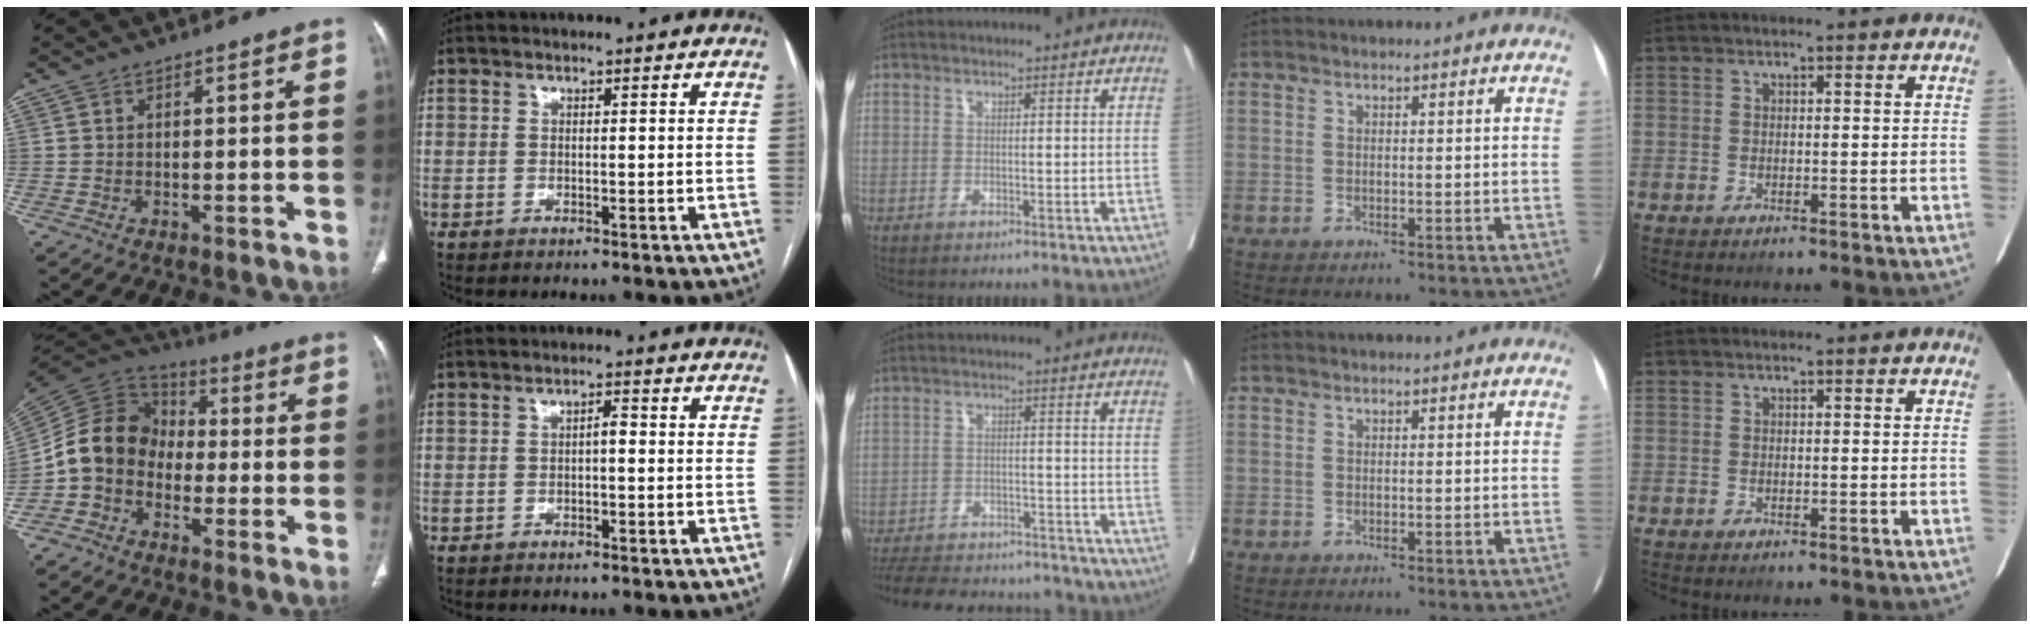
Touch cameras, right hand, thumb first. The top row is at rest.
{"thumb": {"total": 12.3, "force": [-3.0, 10.1, 6.3], "torque": [-0.110, 0.052, -0.071]}, "index": {"total": 1.4, "force": [-0.2, 0.5, 1.3], "torque": [-0.019, 0.005, -0.005]}, "middle": {"total": 18.0, "force": [-16.3, 4.9, 5.7], "torque": [-0.138, -0.006, -0.228]}}